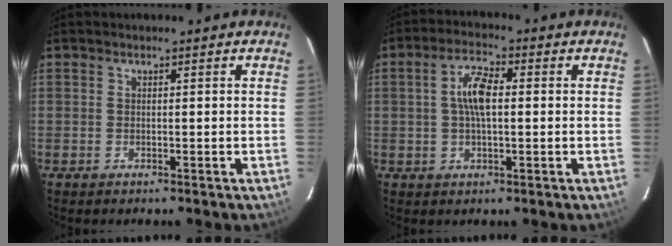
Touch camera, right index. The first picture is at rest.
{"total": 6.2, "force": [0.5, 2.4, 5.7], "torque": [-0.112, 0.014, 0.008]}